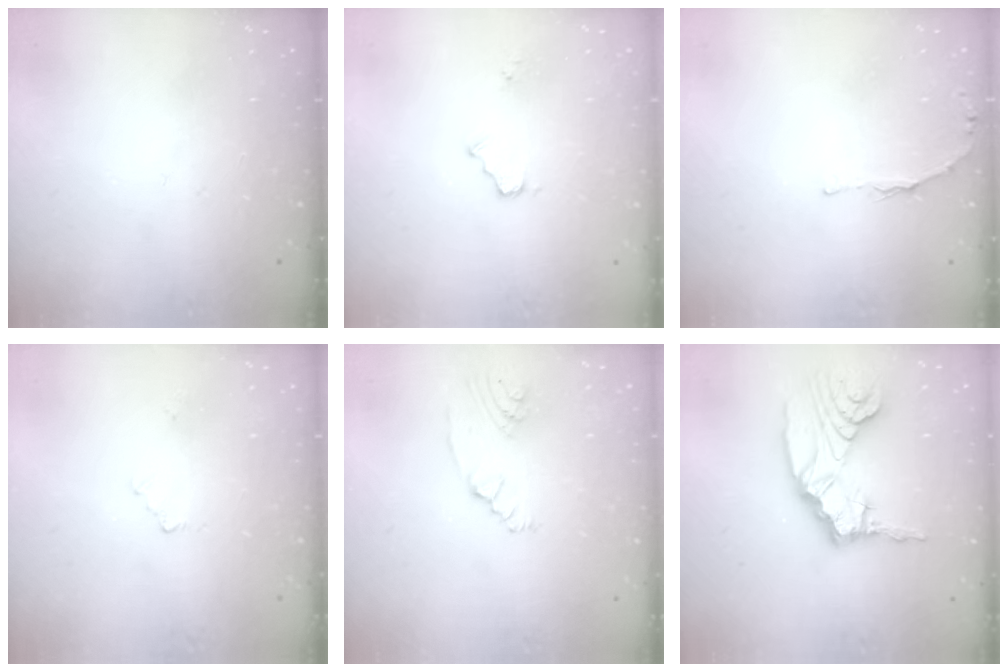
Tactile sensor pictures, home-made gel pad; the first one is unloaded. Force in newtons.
{"total": 3.3, "press": 3.3, "slide": 0.4}
{"total": 4.5, "press": 3.3, "slide": 3.1}
{"total": 2.0, "press": 2.0, "slide": 0.3}
{"total": 3.7, "press": 3.0, "slide": 2.2}
{"total": 14.6, "press": 14.4, "slide": 2.1}